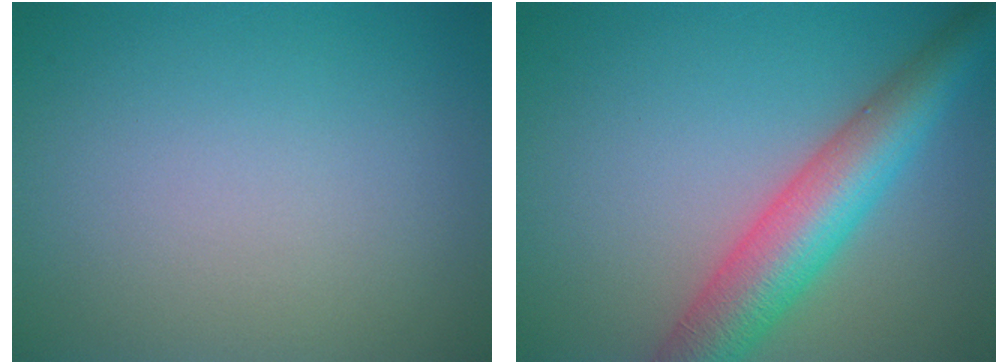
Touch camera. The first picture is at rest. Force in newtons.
{"total": 7.4, "press": 7.4, "slide": 0.3}